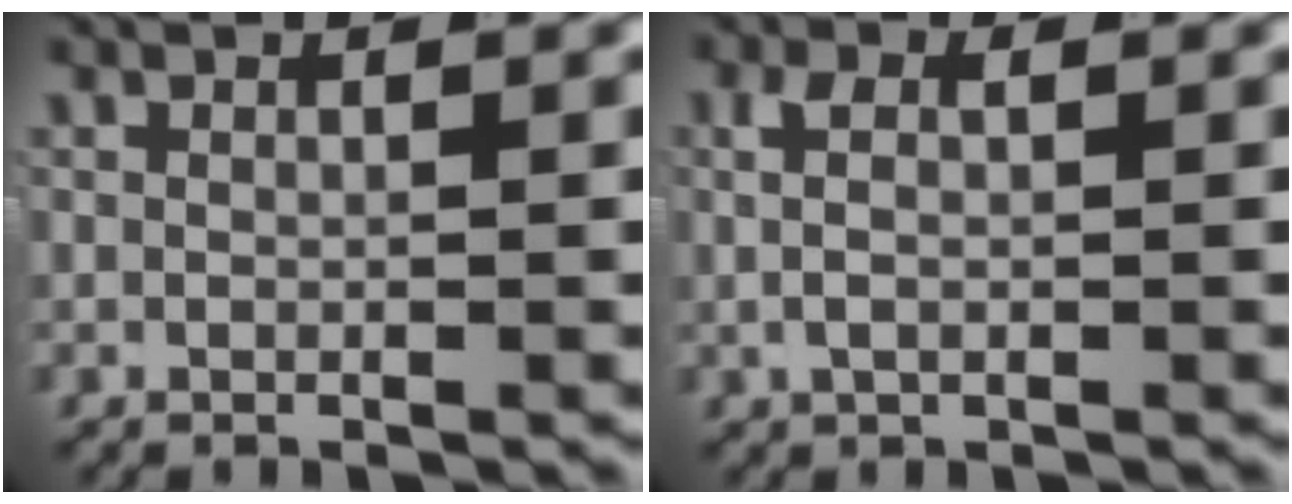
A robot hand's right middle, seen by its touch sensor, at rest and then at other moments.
{"total": 2.3, "force": [0.1, 1.0, 2.1], "torque": [-0.039, 0.001, 0.000]}